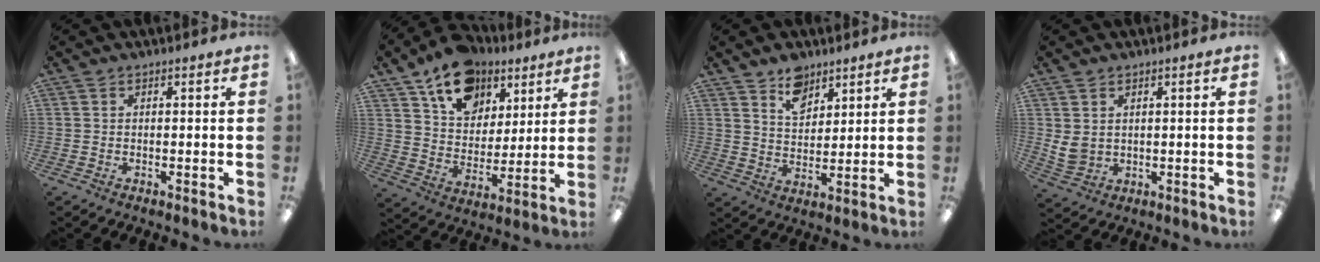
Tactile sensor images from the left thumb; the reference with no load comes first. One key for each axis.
{"total": 15.8, "fx": 10.4, "fy": 10.3, "fz": 5.9, "tx": -0.095, "ty": -0.057, "tz": 0.192}
{"total": 8.2, "fx": 6.1, "fy": 4.9, "fz": 2.4, "tx": -0.031, "ty": -0.032, "tz": 0.111}
{"total": 4.1, "fx": 1.9, "fy": 3.0, "fz": 2.0, "tx": -0.047, "ty": -0.007, "tz": 0.039}